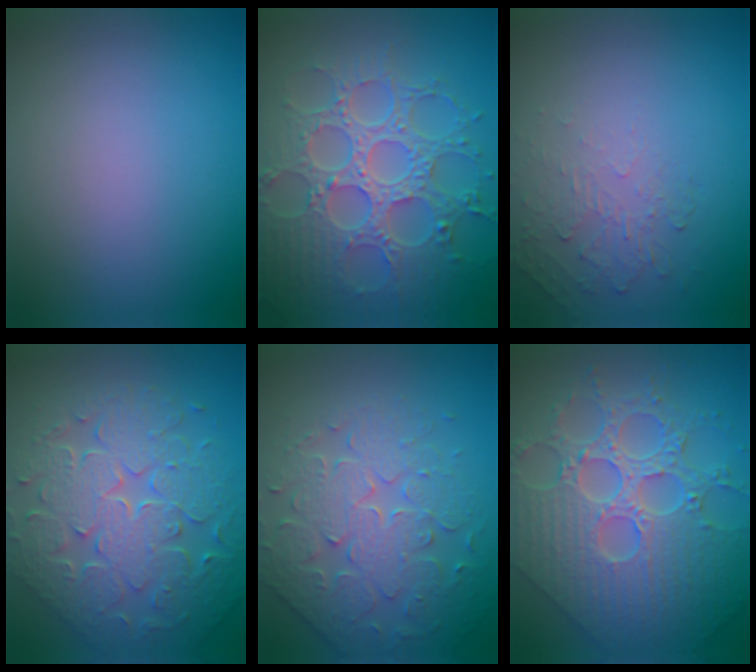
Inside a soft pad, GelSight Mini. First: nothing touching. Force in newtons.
{"total": 8.7, "press": 6.5, "slide": 5.8}
{"total": 2.1, "press": 0.7, "slide": 2.0}
{"total": 9.3, "press": 6.8, "slide": 6.2}
{"total": 5.1, "press": 4.9, "slide": 1.3}
{"total": 9.4, "press": 6.9, "slide": 6.4}